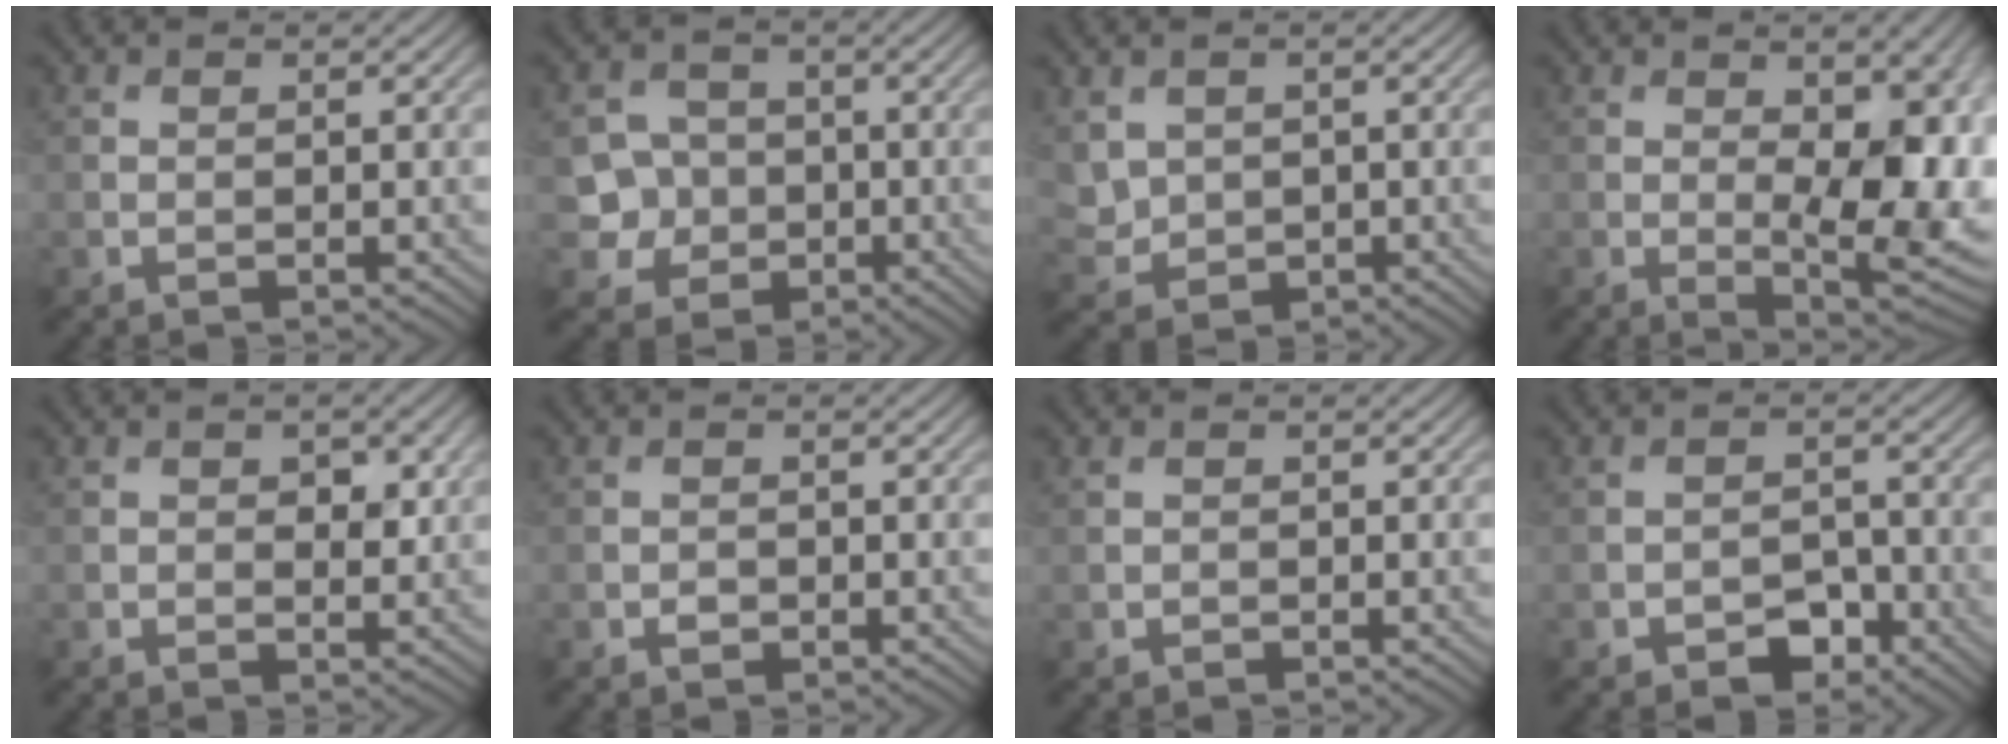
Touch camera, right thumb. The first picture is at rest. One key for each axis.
{"total": 5.6, "fx": -1.2, "fy": 5.2, "fz": 1.7, "tx": -0.030, "ty": -0.008, "tz": -0.047}
{"total": 3.7, "fx": 1.0, "fy": 3.0, "fz": 1.8, "tx": -0.055, "ty": -0.007, "tz": 0.024}
{"total": 12.5, "fx": 0.2, "fy": 5.3, "fz": 11.3, "tx": -0.149, "ty": -0.011, "tz": 0.019}
{"total": 2.8, "fx": 0.9, "fy": 1.6, "fz": 2.1, "tx": -0.029, "ty": -0.004, "tz": 0.016}
{"total": 0.9, "fx": -0.4, "fy": 0.6, "fz": 0.4, "tx": -0.005, "ty": -0.003, "tz": -0.009}
{"total": 0.5, "fx": 0.0, "fy": 0.5, "fz": 0.2, "tx": -0.002, "ty": -0.002, "tz": 0.000}
{"total": 3.0, "fx": -1.9, "fy": 1.8, "fz": 1.6, "tx": -0.020, "ty": 0.005, "tz": -0.032}